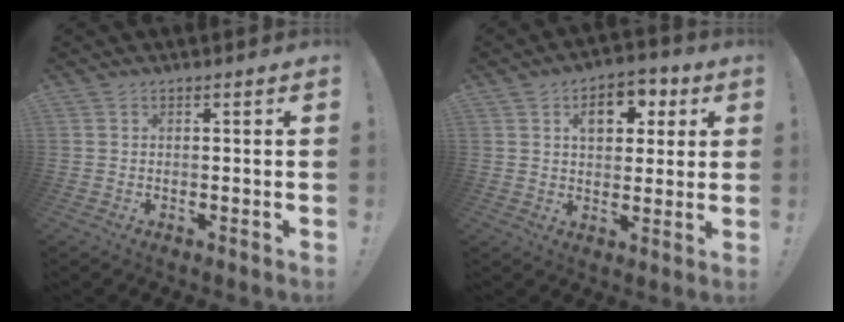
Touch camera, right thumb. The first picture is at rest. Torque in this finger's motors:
{"motor_torque": [0.80, 2.11, 0.56, -0.41, 0.01]}